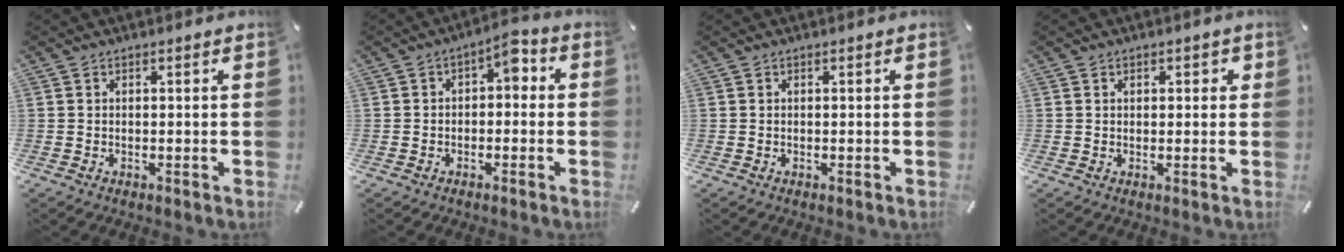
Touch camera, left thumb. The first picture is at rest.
{"total": 4.1, "force": [-0.1, 2.5, 3.2], "torque": [-0.049, 0.005, -0.011]}
{"total": 0.0}
{"total": 1.2, "force": [0.3, 0.9, 0.7], "torque": [-0.008, 0.004, 0.000]}